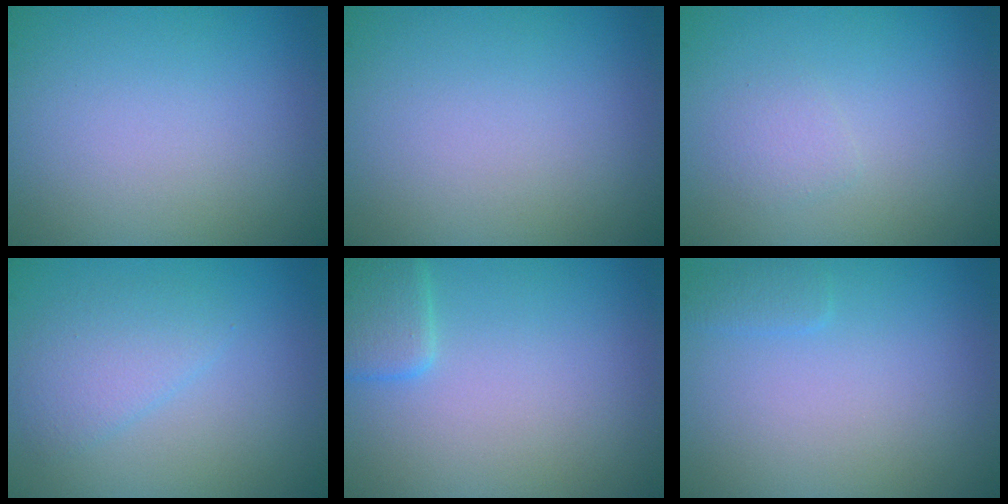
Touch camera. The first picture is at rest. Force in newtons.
{"total": 0.0}
{"total": 1.0, "press": 1.0, "slide": 0.1}
{"total": 2.3, "press": 2.3, "slide": 0.1}
{"total": 2.5, "press": 2.5, "slide": 0.1}
{"total": 0.9, "press": 0.9, "slide": 0.1}